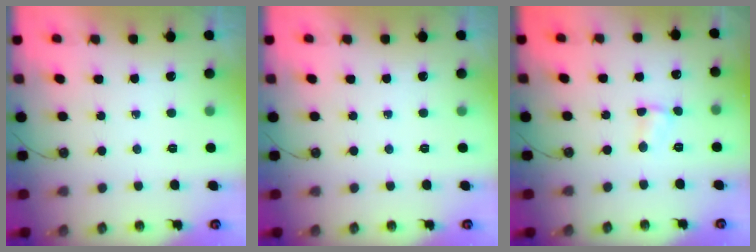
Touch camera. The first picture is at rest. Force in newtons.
{"total": 0.0}
{"total": 1.7, "press": 1.7, "slide": 0.2}